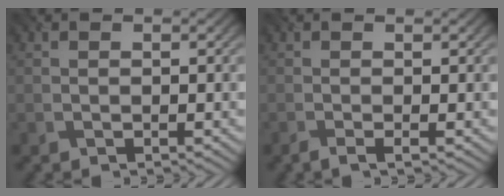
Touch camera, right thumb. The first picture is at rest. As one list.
[{"total": 1.5, "force": [-0.6, 0.2, 1.4], "torque": [-0.025, -0.003, -0.017]}]